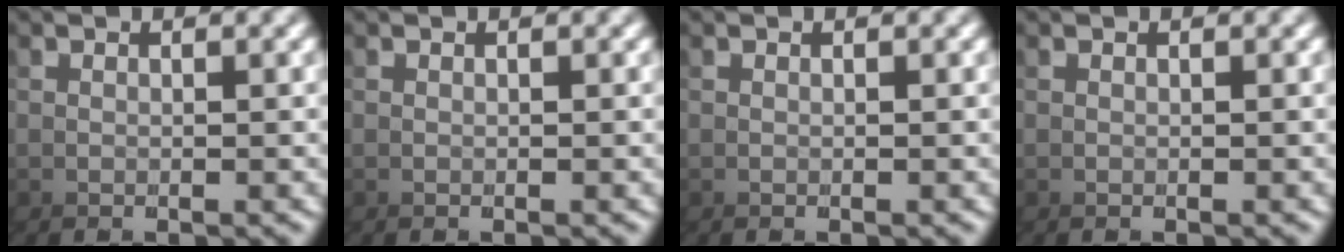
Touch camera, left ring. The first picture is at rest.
{"total": 0.0}
{"total": 0.0}
{"total": 0.0}